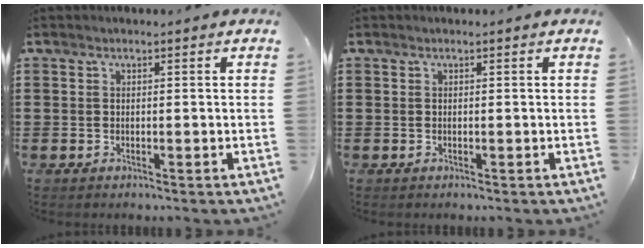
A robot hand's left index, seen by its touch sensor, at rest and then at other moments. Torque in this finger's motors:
{"motor_torque": [0.00, 0.00, 0.01, 0.00]}